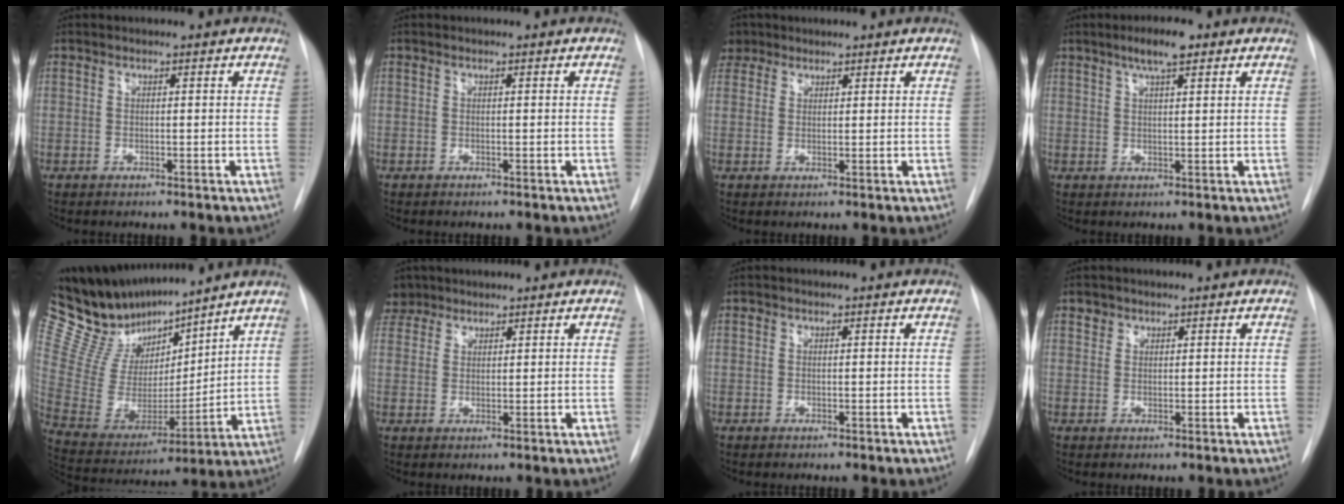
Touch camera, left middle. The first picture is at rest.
{"total": 0.0}
{"total": 4.5, "force": [3.2, 3.0, 0.5], "torque": [-0.008, 0.012, 0.063]}
{"total": 4.6, "force": [2.8, 0.8, 3.5], "torque": [-0.066, 0.004, 0.047]}
{"total": 18.3, "force": [16.1, 4.2, 7.7], "torque": [-0.147, -0.009, 0.304]}
{"total": 5.2, "force": [4.1, 3.1, 0.6], "torque": [-0.008, 0.011, 0.081]}
{"total": 0.0}
{"total": 1.2, "force": [0.8, 0.9, -0.1], "torque": [0.014, -0.001, 0.008]}